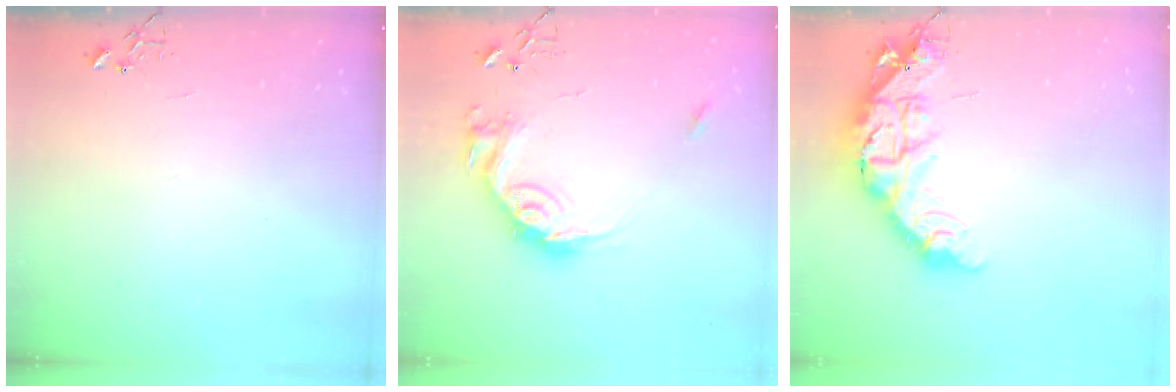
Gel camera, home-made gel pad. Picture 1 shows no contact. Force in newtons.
{"total": 16.6, "press": 16.6, "slide": 0.9}
{"total": 21.4, "press": 21.3, "slide": 2.0}